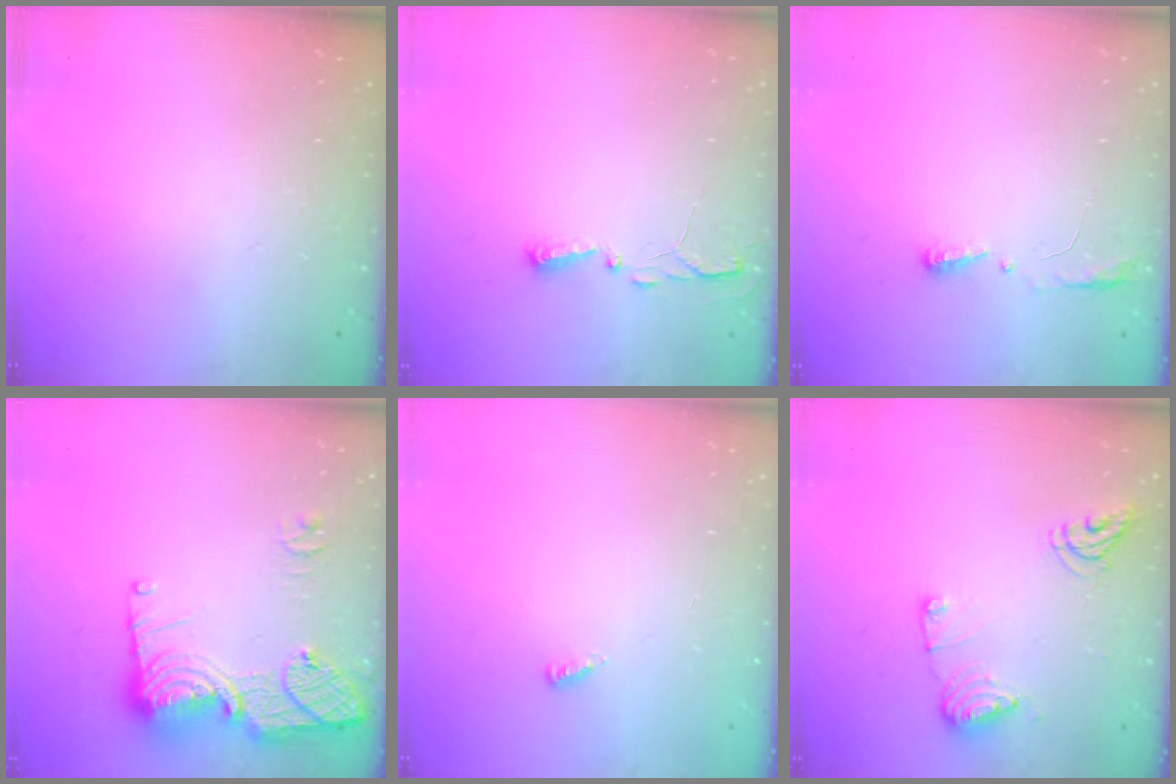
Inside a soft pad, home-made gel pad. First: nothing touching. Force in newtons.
{"total": 3.5, "press": 3.5, "slide": 0.5}
{"total": 4.1, "press": 3.9, "slide": 1.2}
{"total": 15.6, "press": 15.6, "slide": 1.3}
{"total": 3.2, "press": 3.2, "slide": 0.5}
{"total": 9.4, "press": 9.4, "slide": 0.3}